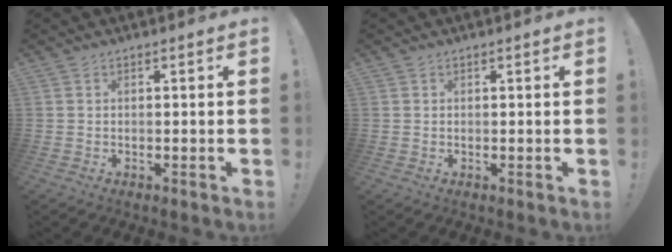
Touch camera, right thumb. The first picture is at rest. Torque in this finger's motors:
{"motor_torque": [1.63, 1.49, 0.25, -0.34, 0.00]}